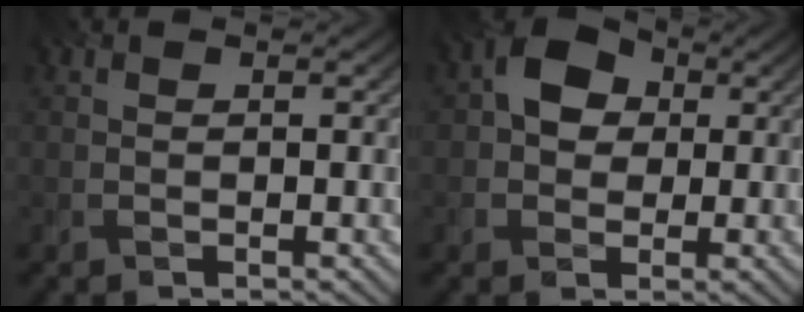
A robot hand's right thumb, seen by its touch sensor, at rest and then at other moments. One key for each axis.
{"total": 5.8, "fx": 0.9, "fy": 4.7, "fz": 3.3, "tx": -0.063, "ty": 0.012, "tz": 0.005}